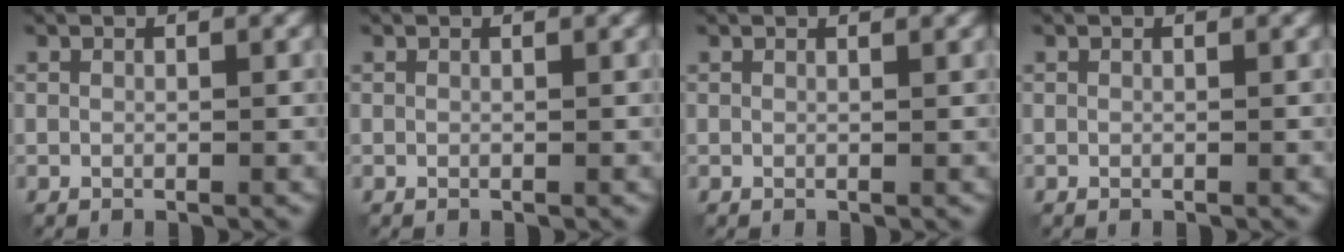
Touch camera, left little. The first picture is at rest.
{"total": 0.0}
{"total": 1.0, "force": [0.9, 0.2, 0.4], "torque": [-0.002, 0.000, 0.007]}
{"total": 0.0}